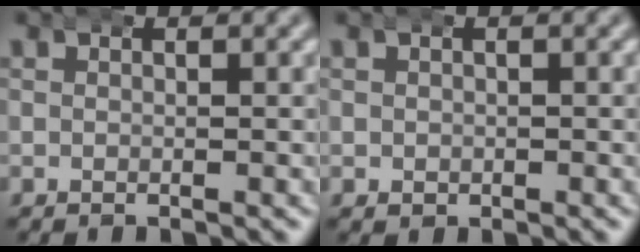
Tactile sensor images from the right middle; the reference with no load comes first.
{"total": 0.9, "force": [-0.1, 0.9, 0.1], "torque": [-0.006, -0.008, 0.007]}